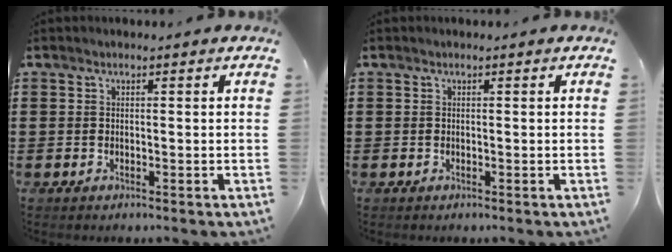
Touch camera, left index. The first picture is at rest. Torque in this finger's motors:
{"motor_torque": [0.00, 0.00, 0.00, 0.00]}